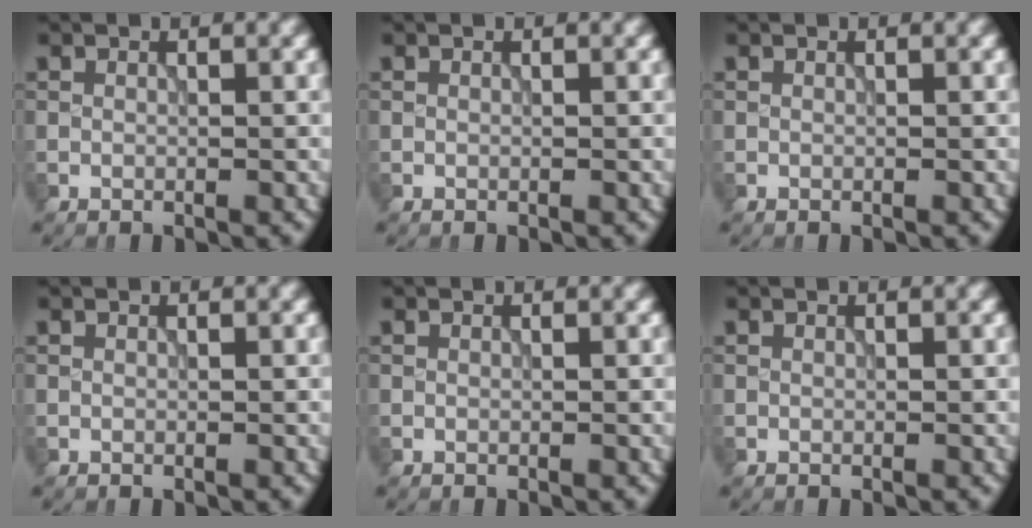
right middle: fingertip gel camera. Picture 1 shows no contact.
{"total": 0.0}
{"total": 0.0}
{"total": 0.0}
{"total": 0.0}
{"total": 0.0}